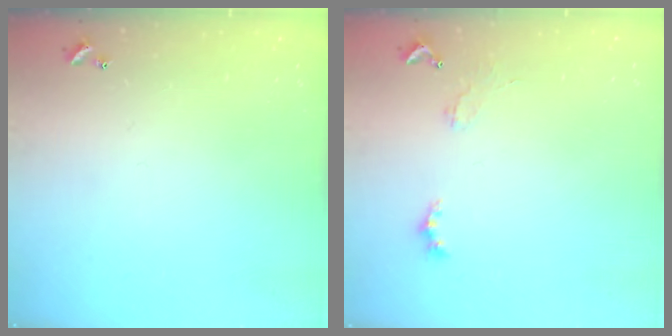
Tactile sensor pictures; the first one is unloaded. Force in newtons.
{"total": 1.9, "press": 1.8, "slide": 0.5}